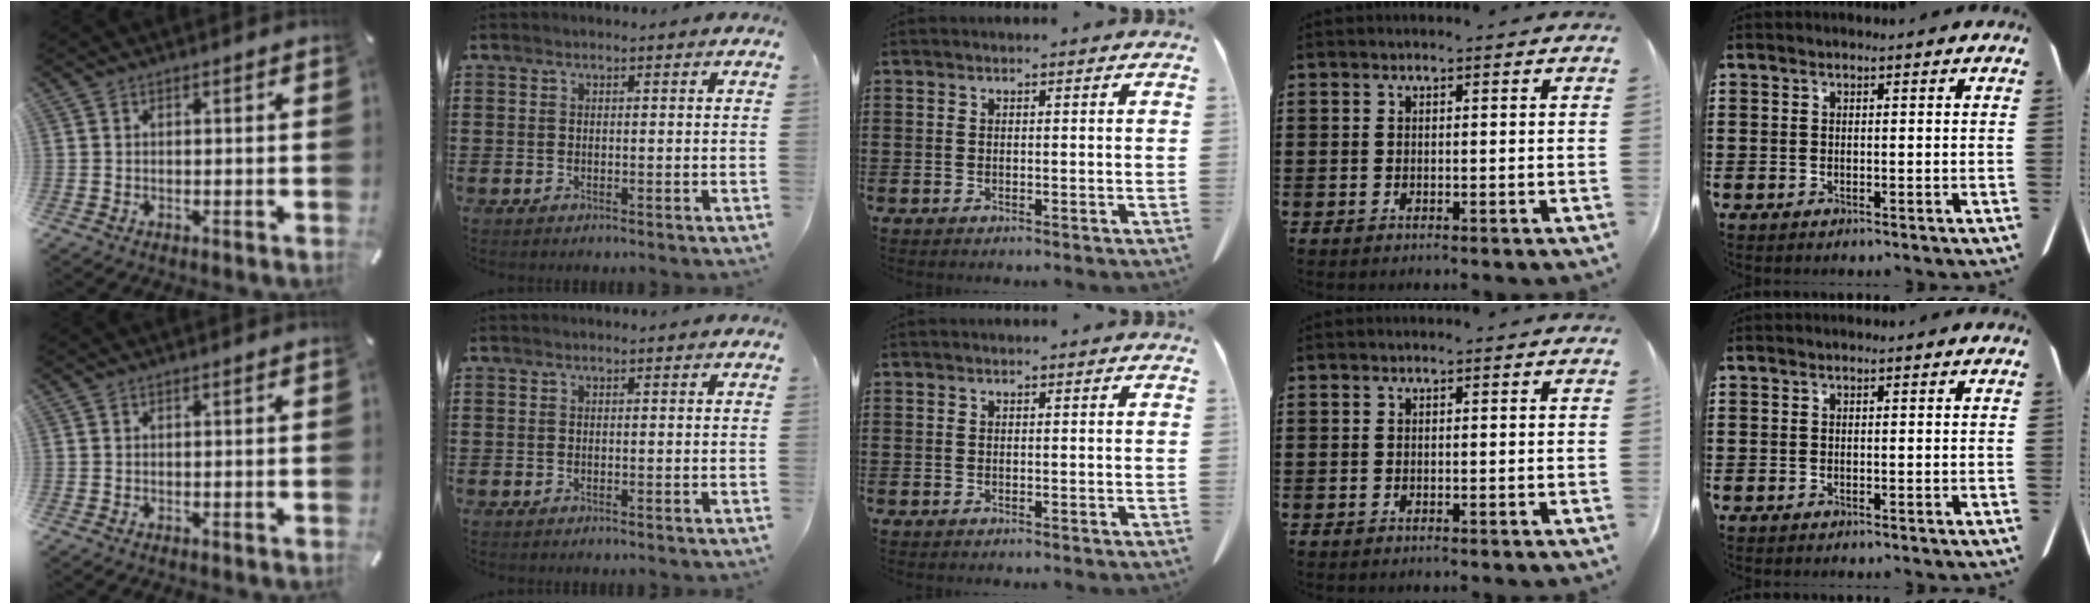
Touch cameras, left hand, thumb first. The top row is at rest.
{}